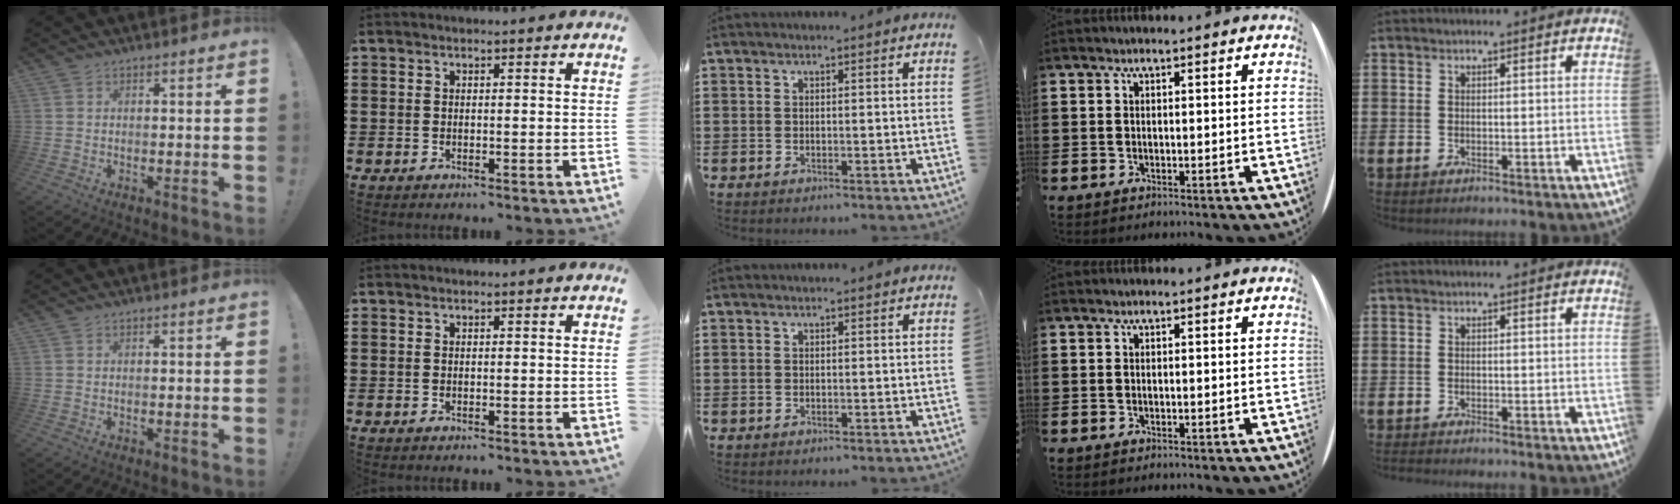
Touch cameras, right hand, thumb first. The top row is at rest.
{}